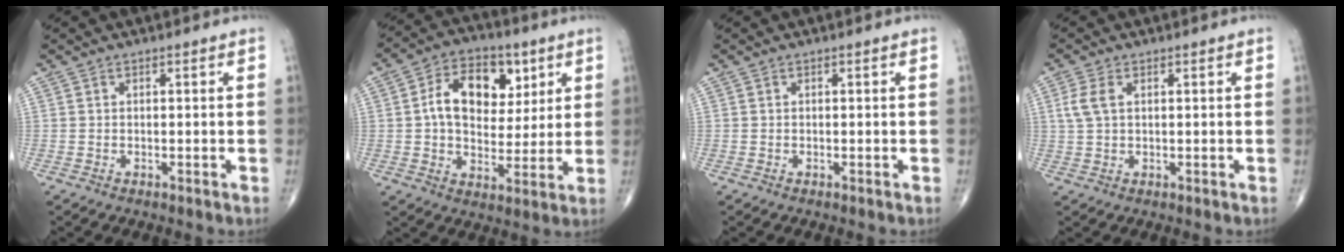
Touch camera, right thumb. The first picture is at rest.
{"total": 14.2, "force": [3.8, 9.6, 9.8], "torque": [-0.114, 0.000, 0.059]}
{"total": 0.0}
{"total": 3.7, "force": [1.1, 2.1, 2.9], "torque": [-0.074, 0.008, 0.023]}